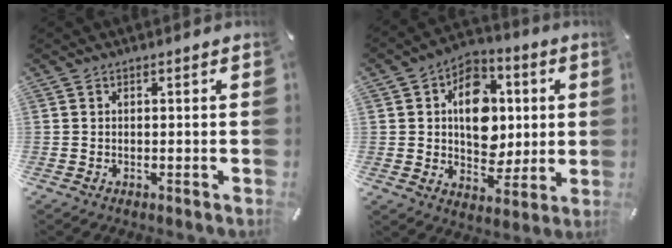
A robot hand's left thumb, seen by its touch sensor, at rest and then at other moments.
{"total": 14.3, "force": [1.6, 11.2, 8.7], "torque": [-0.120, 0.012, 0.036]}